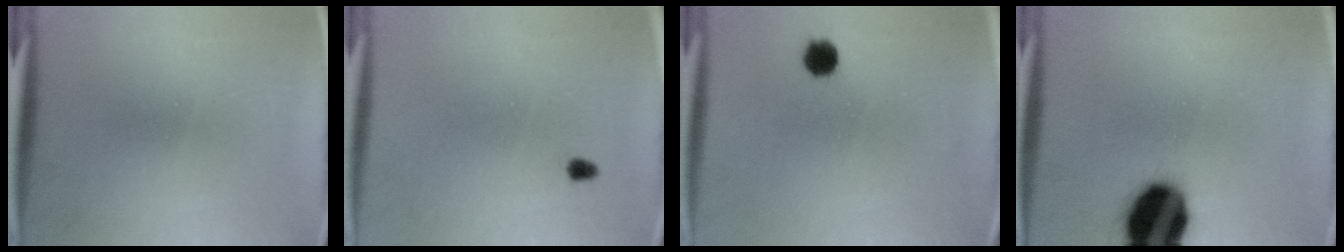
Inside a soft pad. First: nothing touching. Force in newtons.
{"total": 1.5}
{"total": 4.1}
{"total": 18.6}